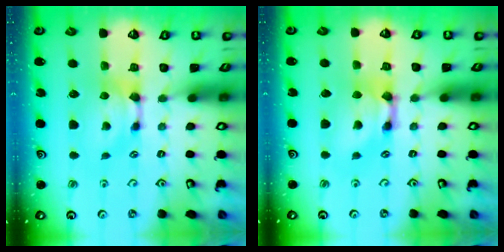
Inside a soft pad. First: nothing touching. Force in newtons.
{"total": 2.7, "press": 2.7, "slide": 0.2}